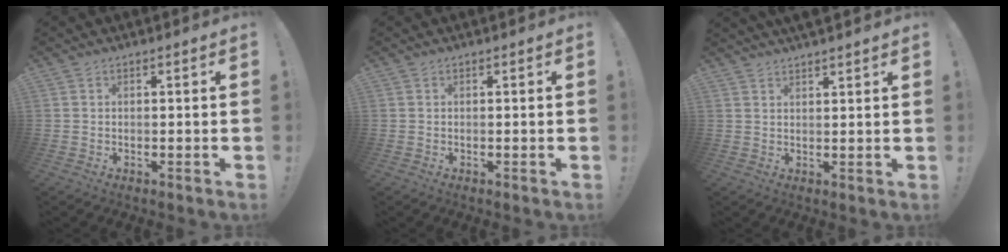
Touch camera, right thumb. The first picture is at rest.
{"total": 0.0}
{"total": 2.7, "force": [2.5, 0.1, 0.7], "torque": [-0.011, -0.015, 0.047]}